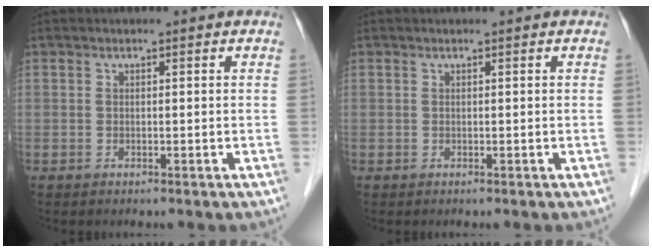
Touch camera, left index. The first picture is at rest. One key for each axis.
{"total": 0.0}